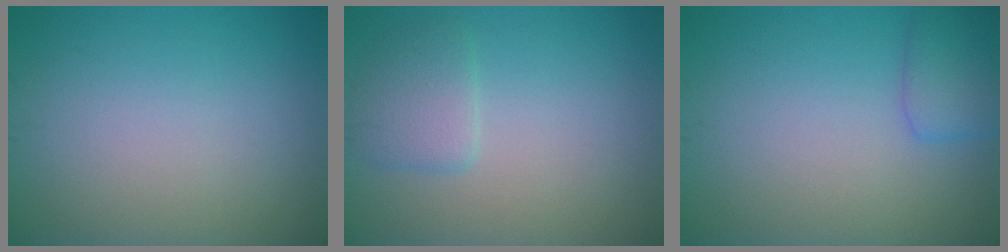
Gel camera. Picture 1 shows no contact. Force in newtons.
{"total": 2.3, "press": 2.3, "slide": 0.2}
{"total": 2.4, "press": 2.4, "slide": 0.1}